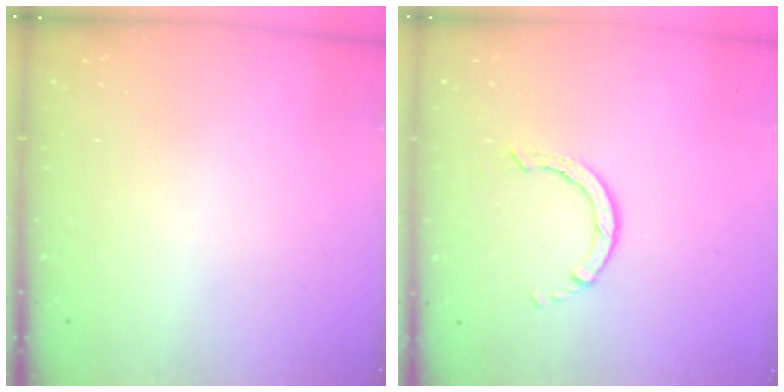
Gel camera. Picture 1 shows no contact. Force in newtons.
{"total": 3.2, "press": 3.2, "slide": 0.4}